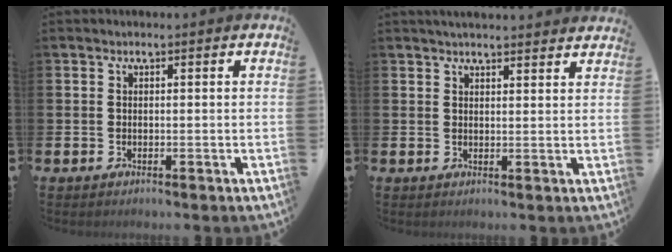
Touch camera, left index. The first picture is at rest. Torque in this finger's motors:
{"motor_torque": [1.02, -1.09, 0.28, 0.07]}